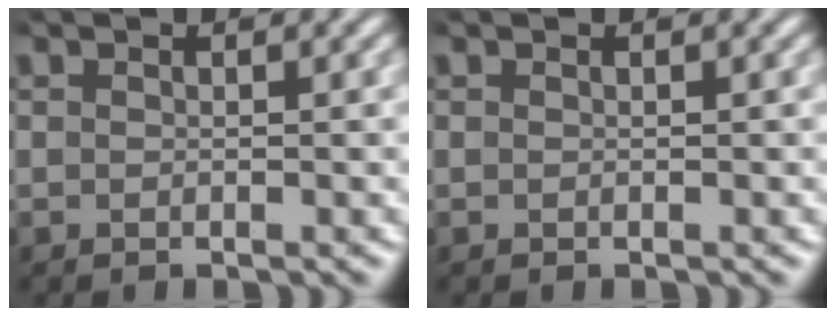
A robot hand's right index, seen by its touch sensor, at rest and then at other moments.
{"total": 0.0}